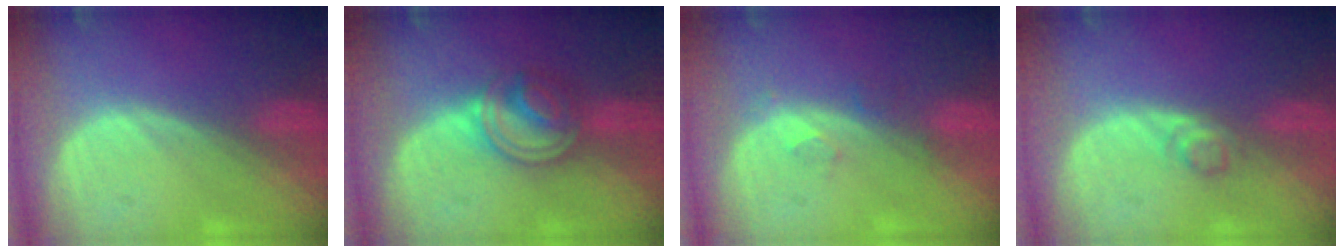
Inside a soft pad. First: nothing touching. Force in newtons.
{"total": 6.0, "press": 6.0, "slide": 0.5}
{"total": 2.3, "press": 2.0, "slide": 1.1}
{"total": 1.9, "press": 1.8, "slide": 0.2}